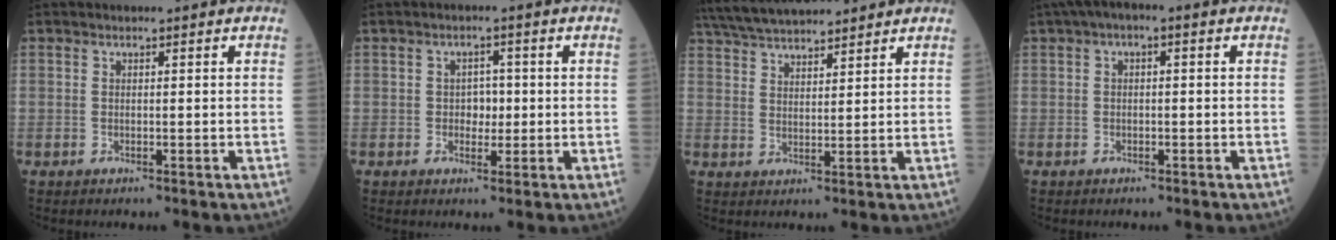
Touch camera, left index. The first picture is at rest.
{"total": 2.5, "force": [-0.1, 1.8, 1.8], "torque": [-0.022, 0.006, -0.001]}
{"total": 12.8, "force": [11.5, 2.5, 5.0], "torque": [-0.094, 0.038, 0.196]}
{"total": 3.6, "force": [1.1, 1.4, 3.2], "torque": [-0.055, 0.020, 0.012]}